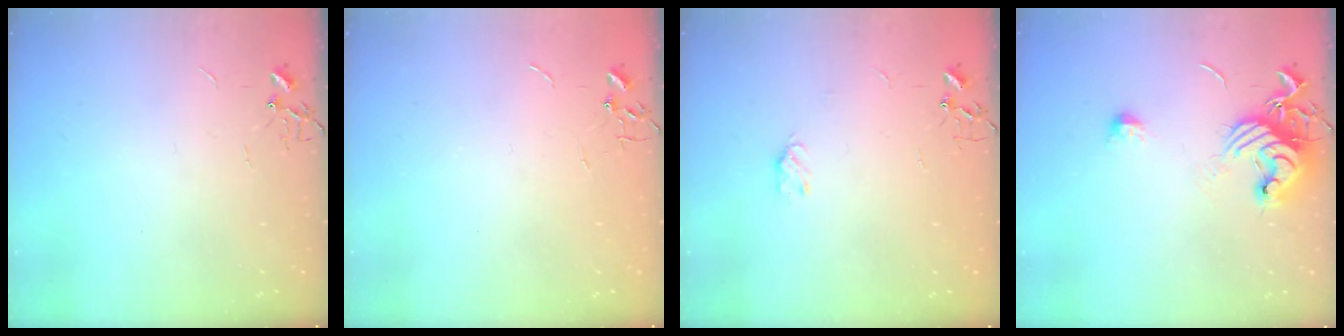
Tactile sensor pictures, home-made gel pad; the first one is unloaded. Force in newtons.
{"total": 0.0}
{"total": 2.5, "press": 2.5, "slide": 0.5}
{"total": 12.0, "press": 12.0, "slide": 0.8}